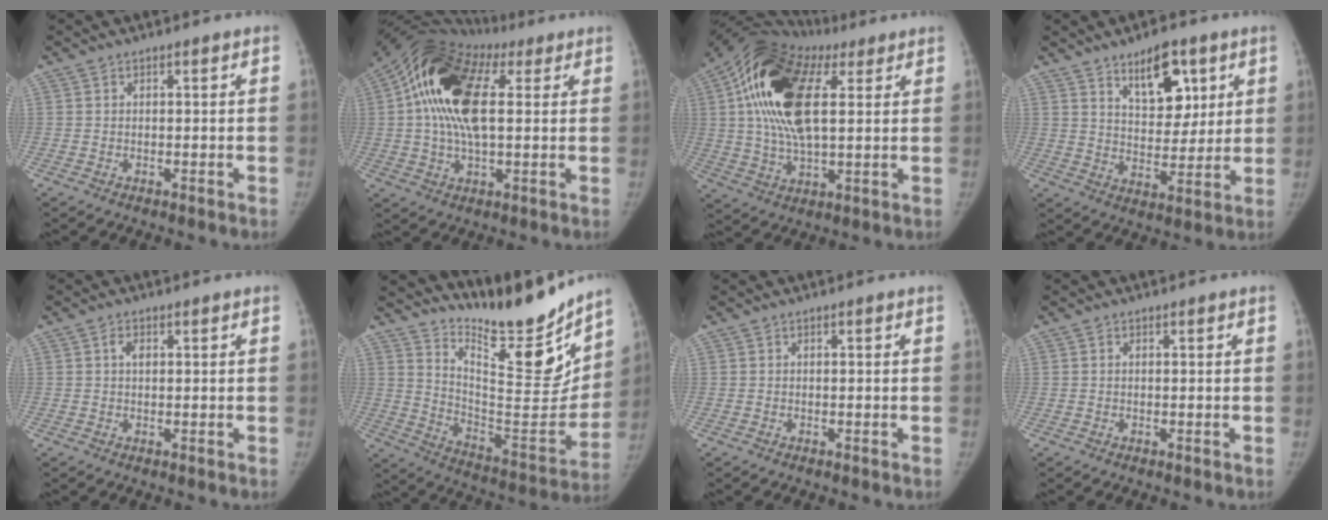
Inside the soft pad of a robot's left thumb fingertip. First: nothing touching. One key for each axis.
{"total": 18.4, "fx": 4.5, "fy": 9.5, "fz": 15.0, "tx": -0.288, "ty": 0.027, "tz": 0.068}
{"total": 21.0, "fx": 6.4, "fy": 10.4, "fz": 17.0, "tx": -0.319, "ty": 0.010, "tz": 0.103}
{"total": 11.1, "fx": 6.1, "fy": 5.8, "fz": 7.3, "tx": -0.073, "ty": -0.039, "tz": 0.102}
{"total": 1.5, "fx": 0.4, "fy": 0.9, "fz": 1.2, "tx": -0.015, "ty": 0.003, "tz": 0.004}
{"total": 22.1, "fx": 18.6, "fy": 4.9, "fz": 10.8, "tx": -0.120, "ty": -0.139, "tz": 0.296}
{"total": 0.0}
{"total": 0.0}